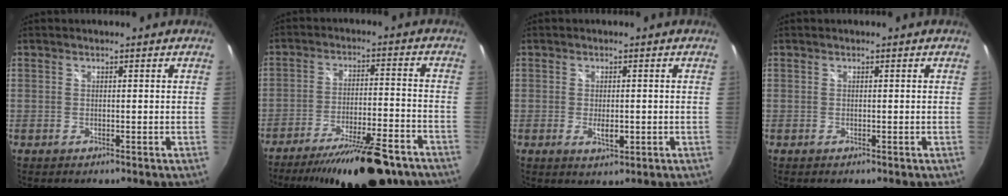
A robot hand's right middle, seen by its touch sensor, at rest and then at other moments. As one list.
[{"total": 19.5, "force": [-15.6, 4.5, 10.8], "torque": [-0.183, -0.020, -0.224]}, {"total": 3.1, "force": [-0.7, 1.5, 2.6], "torque": [-0.044, -0.006, -0.009]}, {"total": 0.0}]